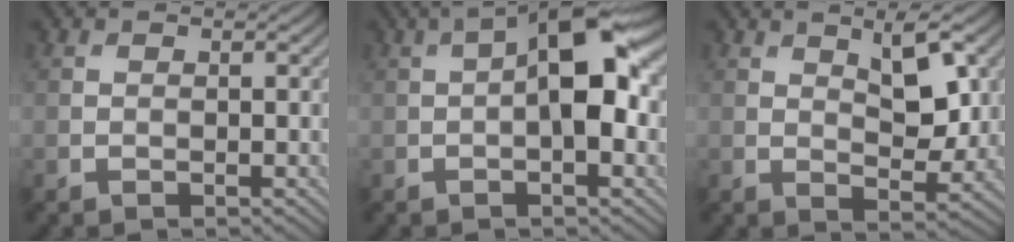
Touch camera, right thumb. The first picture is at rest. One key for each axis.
{"total": 9.5, "fx": 0.7, "fy": 3.5, "fz": 8.7, "tx": -0.145, "ty": 0.018, "tz": 0.005}
{"total": 5.9, "fx": 2.4, "fy": 2.4, "fz": 4.8, "tx": -0.075, "ty": -0.008, "tz": 0.041}